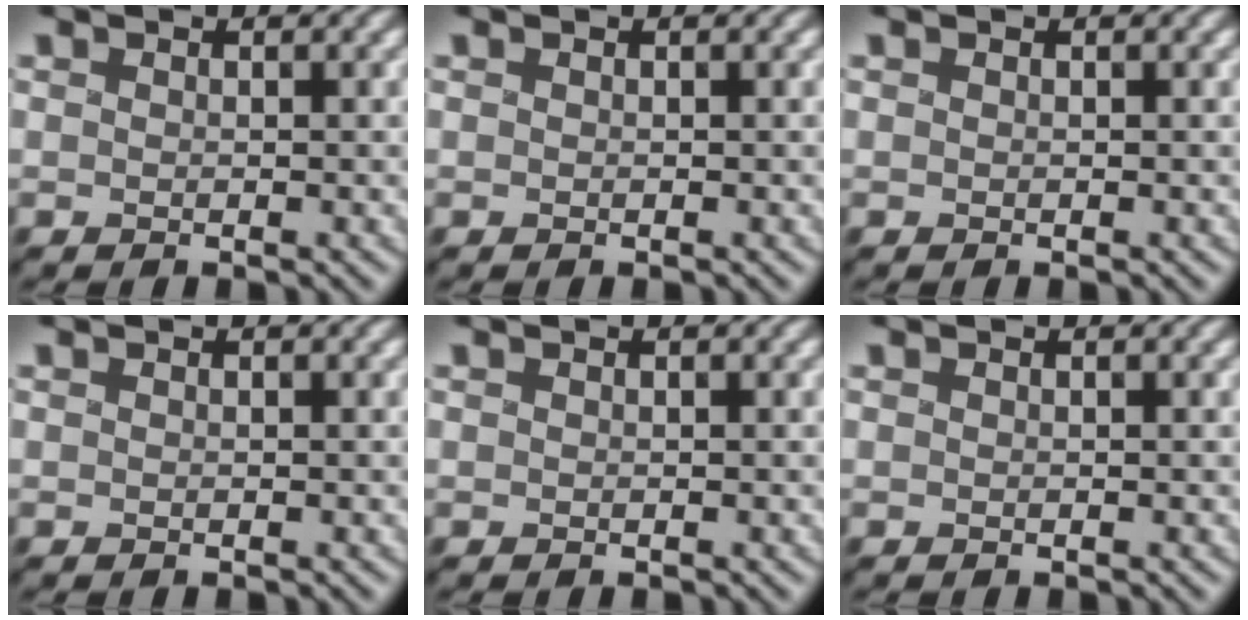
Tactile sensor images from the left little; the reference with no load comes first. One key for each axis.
{"total": 0.0}
{"total": 0.0}
{"total": 0.0}
{"total": 0.0}
{"total": 0.0}